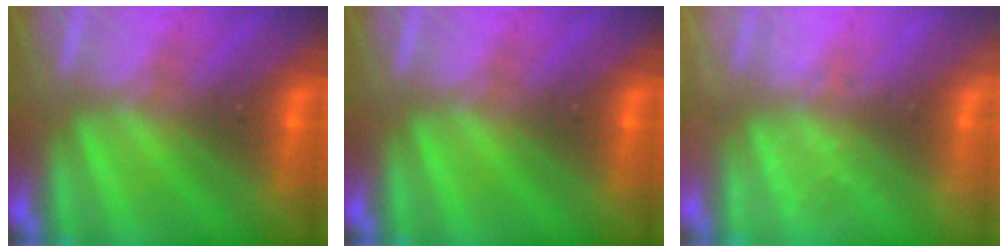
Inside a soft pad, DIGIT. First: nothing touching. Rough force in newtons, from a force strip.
{"total": 0.0}
{"total": 2.3}